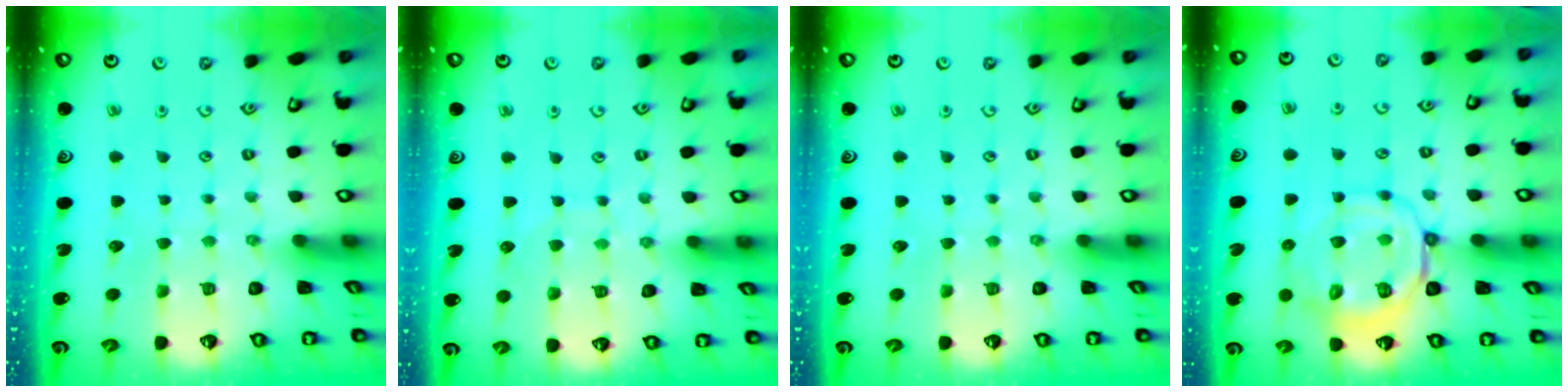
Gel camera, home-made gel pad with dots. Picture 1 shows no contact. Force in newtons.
{"total": 6.2, "press": 6.2, "slide": 0.5}
{"total": 0.0}
{"total": 11.2, "press": 11.1, "slide": 2.0}